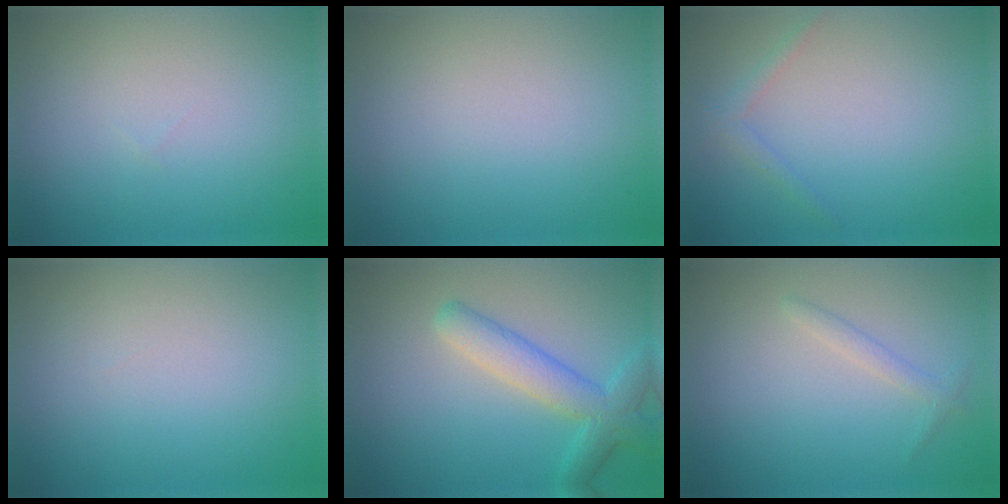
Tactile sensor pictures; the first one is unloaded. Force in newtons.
{"total": 0.0}
{"total": 1.2, "press": 1.2, "slide": 0.1}
{"total": 0.0}
{"total": 4.2, "press": 4.2, "slide": 0.1}
{"total": 1.1, "press": 1.1, "slide": 0.1}